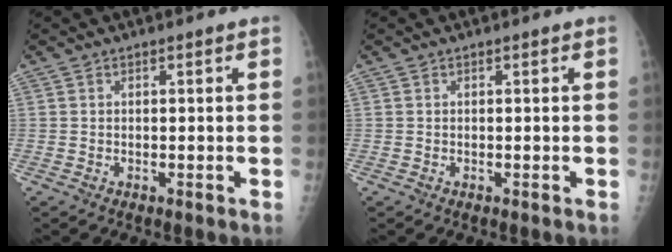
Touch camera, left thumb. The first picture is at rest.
{"total": 0.0}